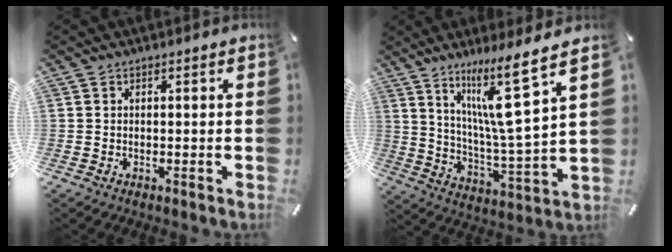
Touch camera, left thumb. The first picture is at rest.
{"total": 15.1, "force": [10.2, 1.5, 11.1], "torque": [-0.185, -0.069, 0.157]}